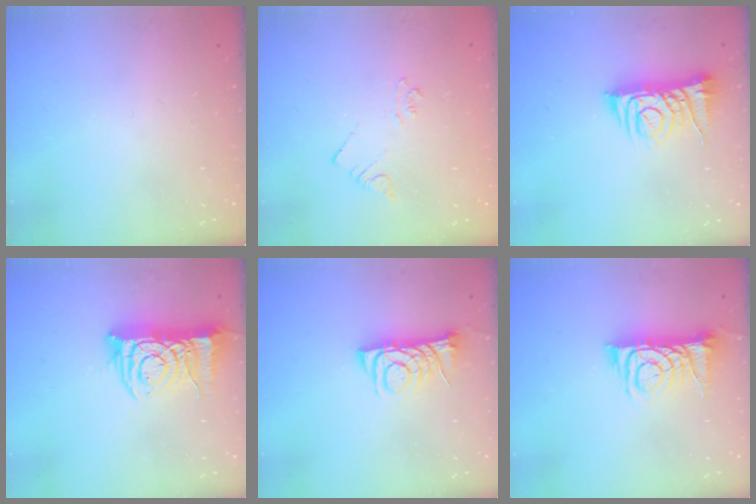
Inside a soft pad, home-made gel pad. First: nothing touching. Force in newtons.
{"total": 3.6, "press": 3.6, "slide": 0.6}
{"total": 9.0, "press": 8.9, "slide": 1.4}
{"total": 11.3, "press": 11.2, "slide": 1.4}
{"total": 8.0, "press": 7.9, "slide": 1.1}
{"total": 10.3, "press": 10.3, "slide": 1.0}